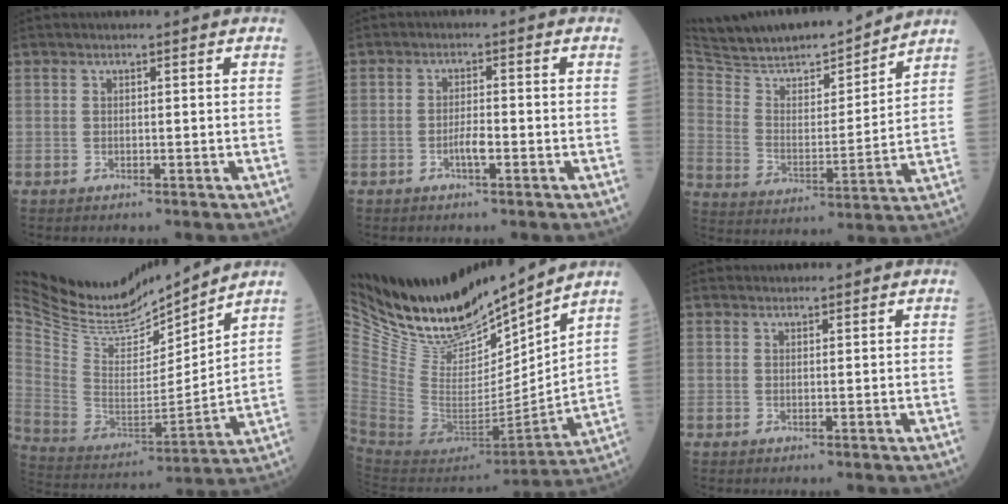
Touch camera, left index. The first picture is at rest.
{"total": 2.3, "force": [-1.2, 0.3, 1.9], "torque": [-0.032, -0.002, -0.024]}
{"total": 18.0, "force": [16.6, 2.7, 6.4], "torque": [-0.110, -0.008, 0.267]}
{"total": 22.0, "force": [20.3, 4.5, 7.2], "torque": [-0.164, -0.021, 0.362]}
{"total": 20.2, "force": [19.1, 3.3, 5.9], "torque": [-0.126, -0.053, 0.349]}
{"total": 0.6, "force": [0.6, 0.1, -0.2], "torque": [-0.005, 0.003, 0.010]}